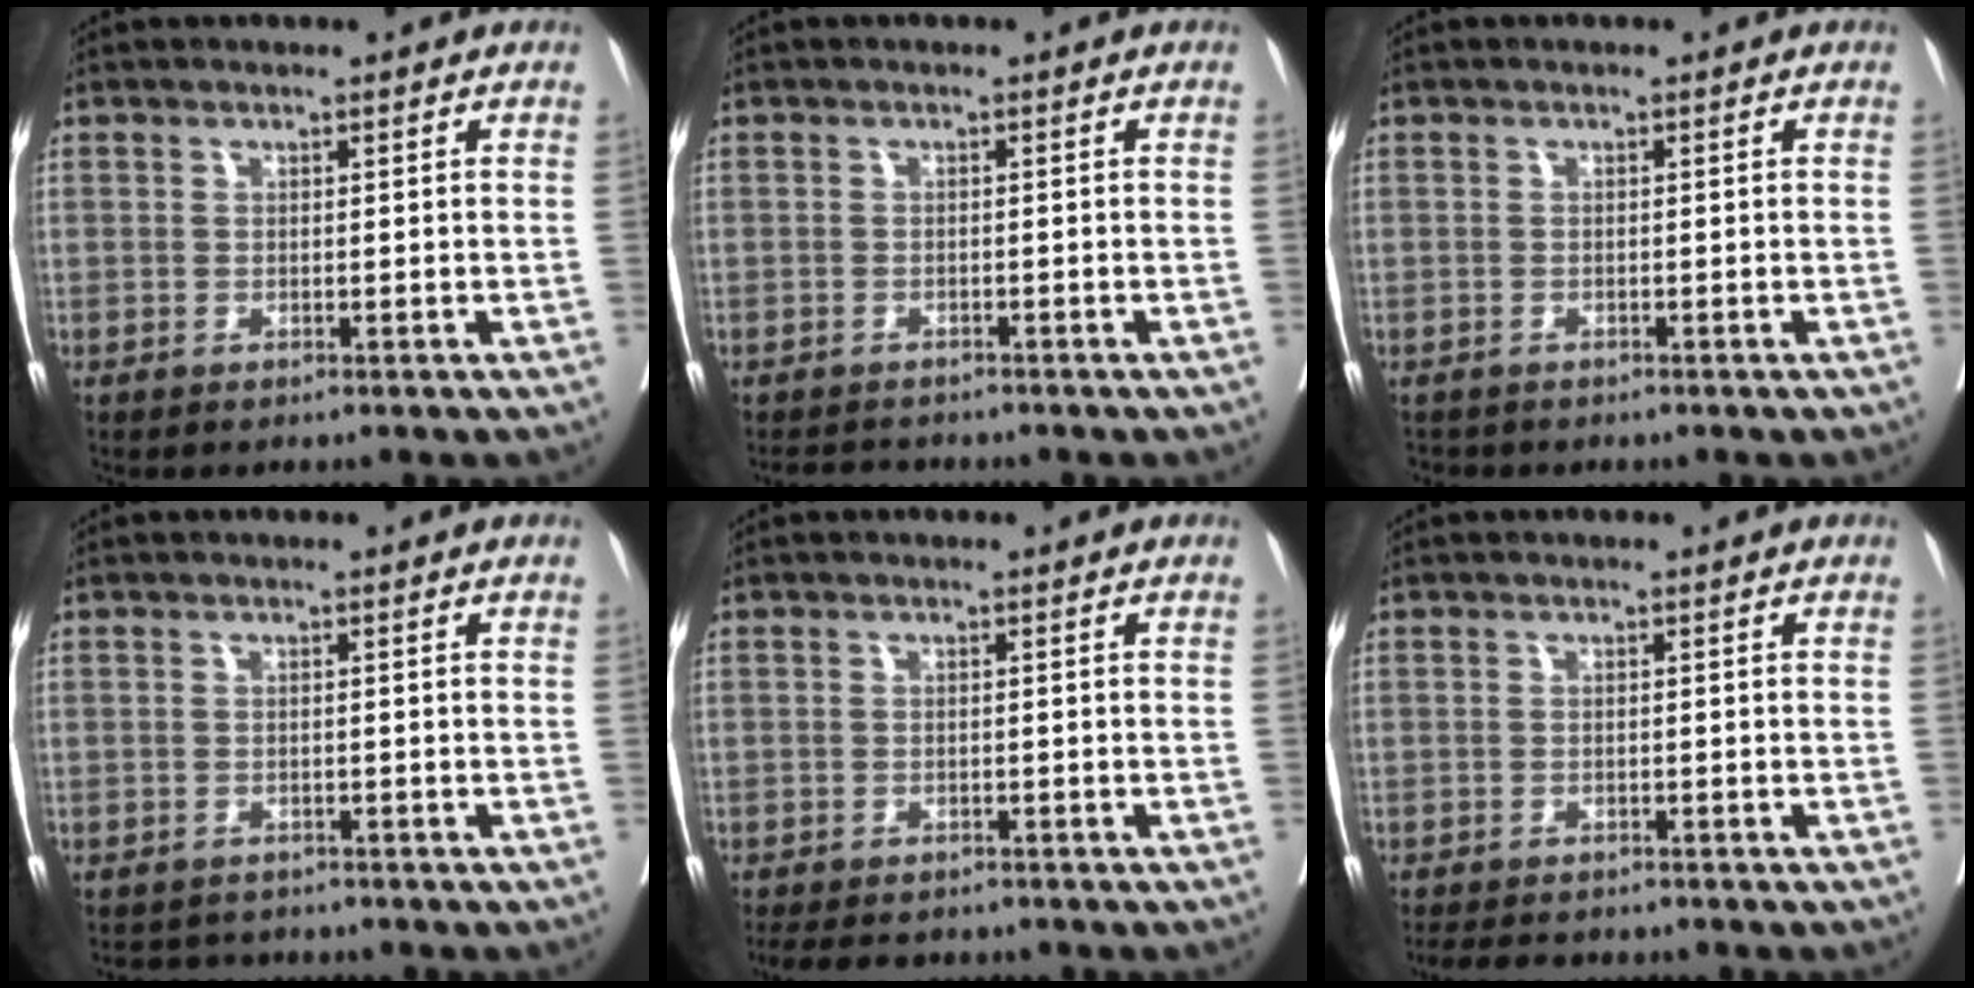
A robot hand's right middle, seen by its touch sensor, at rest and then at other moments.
{"total": 3.3, "force": [-3.1, 1.0, 0.4], "torque": [-0.003, -0.007, -0.049]}
{"total": 1.6, "force": [-1.4, 0.7, 0.1], "torque": [-0.007, -0.003, -0.023]}
{"total": 2.7, "force": [-2.4, 1.1, -0.4], "torque": [0.006, -0.002, -0.040]}
{"total": 7.0, "force": [-6.0, 2.6, 2.5], "torque": [-0.034, -0.006, -0.083]}
{"total": 5.4, "force": [-4.7, 1.8, 1.8], "torque": [-0.023, -0.005, -0.068]}